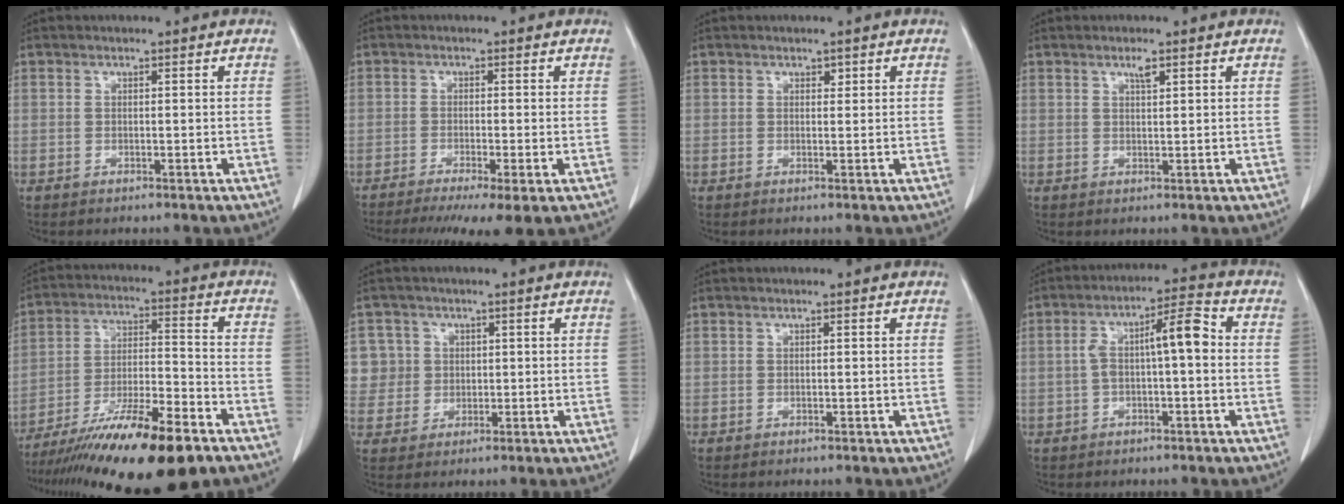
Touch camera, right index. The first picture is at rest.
{"total": 8.6, "force": [-5.8, 0.8, 6.3], "torque": [-0.091, -0.016, -0.092]}
{"total": 0.8, "force": [0.5, 0.5, 0.4], "torque": [-0.003, -0.003, 0.006]}
{"total": 1.6, "force": [1.0, 0.2, 1.2], "torque": [-0.024, -0.001, 0.019]}
{"total": 18.9, "force": [-13.5, 2.1, 13.0], "torque": [-0.208, -0.026, -0.231]}
{"total": 5.9, "force": [1.6, 5.7, 0.2], "torque": [0.004, 0.016, 0.038]}
{"total": 0.0}
{"total": 7.8, "force": [0.3, 1.7, 7.6], "torque": [-0.137, 0.036, 0.005]}